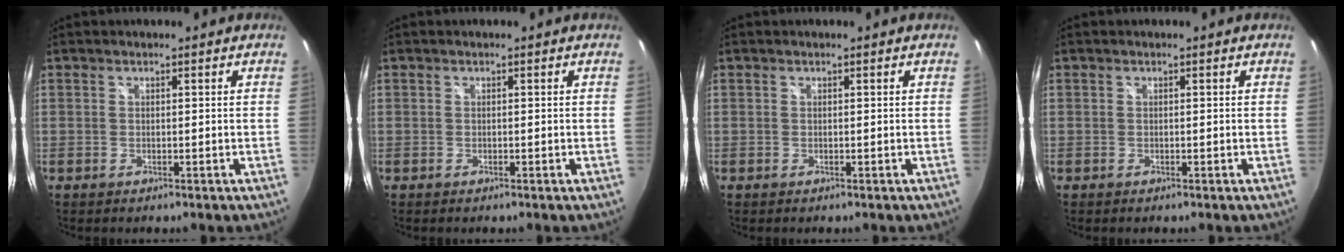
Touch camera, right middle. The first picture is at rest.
{"total": 0.0}
{"total": 0.0}
{"total": 0.0}